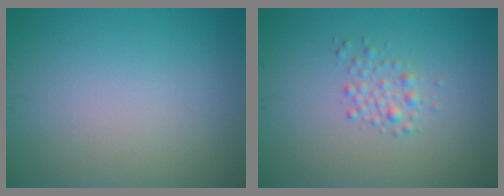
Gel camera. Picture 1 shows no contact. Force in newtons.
{"total": 1.6, "press": 1.6, "slide": 0.0}